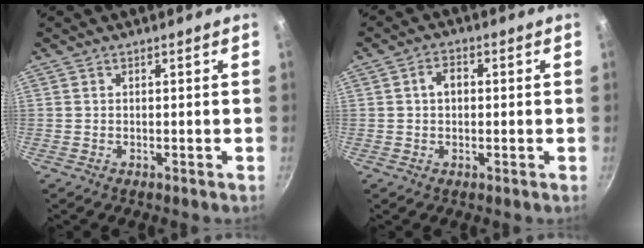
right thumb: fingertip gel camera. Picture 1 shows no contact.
{"total": 3.5, "force": [0.4, 2.5, 2.5], "torque": [-0.029, 0.010, 0.002]}